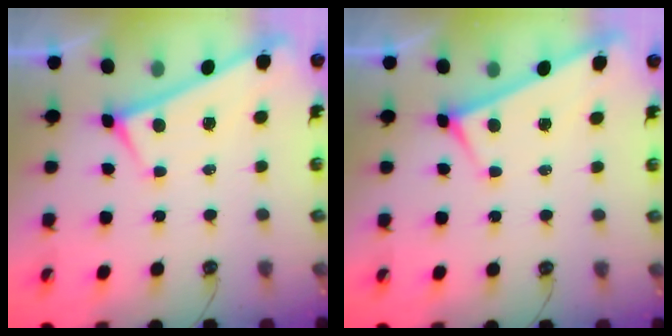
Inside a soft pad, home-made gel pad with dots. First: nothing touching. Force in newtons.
{"total": 3.9, "press": 3.9, "slide": 0.4}